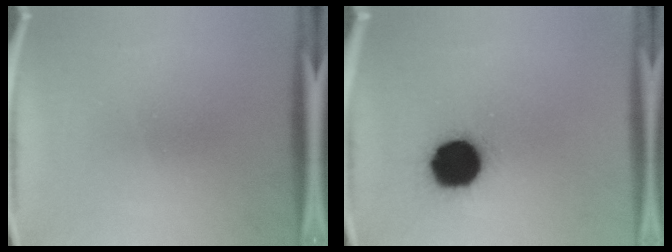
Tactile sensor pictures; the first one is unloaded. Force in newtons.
{"total": 18.1}